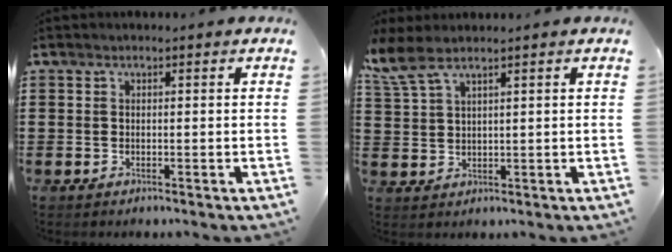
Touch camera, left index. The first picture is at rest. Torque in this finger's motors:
{"motor_torque": [0.85, -0.77, 0.44, 0.19]}